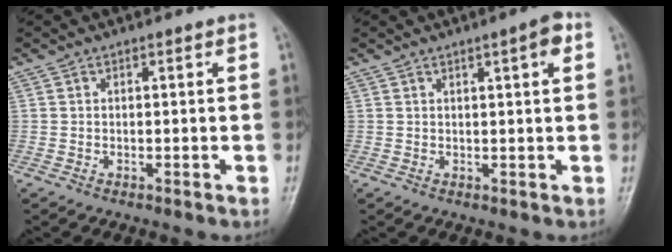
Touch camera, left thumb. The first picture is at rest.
{"total": 3.5, "force": [1.5, 0.6, 3.1], "torque": [-0.039, -0.003, 0.022]}